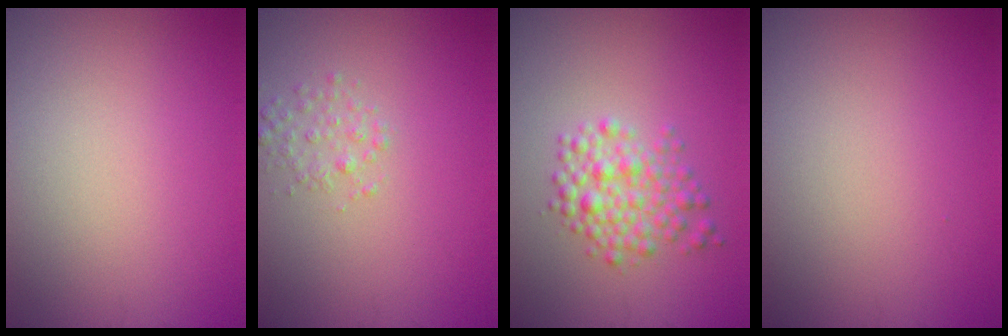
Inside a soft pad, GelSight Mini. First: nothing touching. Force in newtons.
{"total": 1.5, "press": 1.5, "slide": 0.1}
{"total": 3.4, "press": 3.4, "slide": 0.1}
{"total": 0.0}